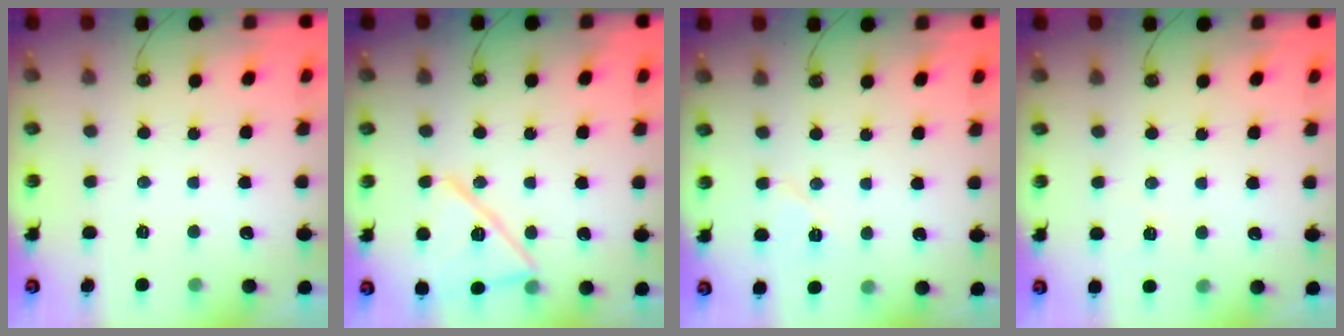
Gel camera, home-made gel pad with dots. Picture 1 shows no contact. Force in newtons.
{"total": 15.9, "press": 15.5, "slide": 3.4}
{"total": 6.5, "press": 6.5, "slide": 0.5}
{"total": 2.7, "press": 1.7, "slide": 2.1}